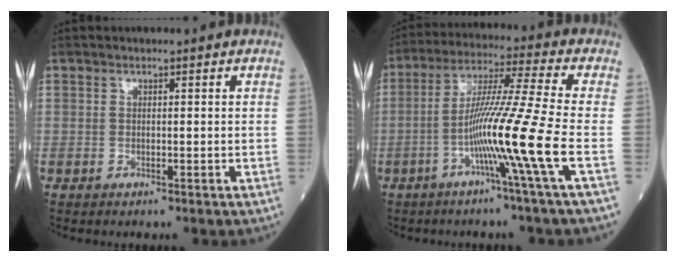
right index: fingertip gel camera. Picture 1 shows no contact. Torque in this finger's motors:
{"motor_torque": [1.75, -0.38, 0.90, 0.21]}